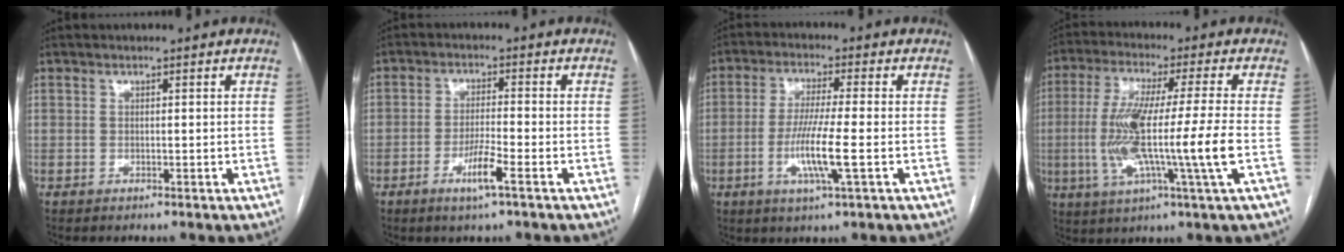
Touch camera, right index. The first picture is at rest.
{"total": 4.9, "force": [-2.5, -0.2, 4.2], "torque": [-0.082, -0.009, -0.050]}
{"total": 8.0, "force": [-2.1, -0.4, 7.7], "torque": [-0.154, -0.014, -0.041]}
{"total": 14.5, "force": [-2.0, -0.8, 14.4], "torque": [-0.280, -0.015, -0.045]}